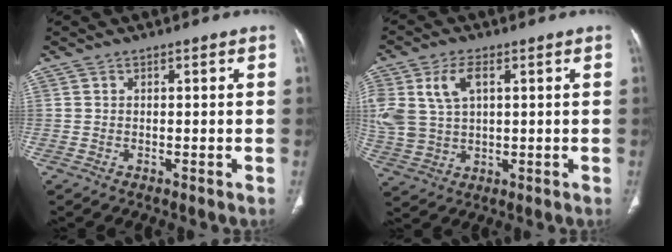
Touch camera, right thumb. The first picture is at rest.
{"total": 11.1, "force": [3.4, 6.9, 8.1], "torque": [-0.179, 0.003, 0.077]}